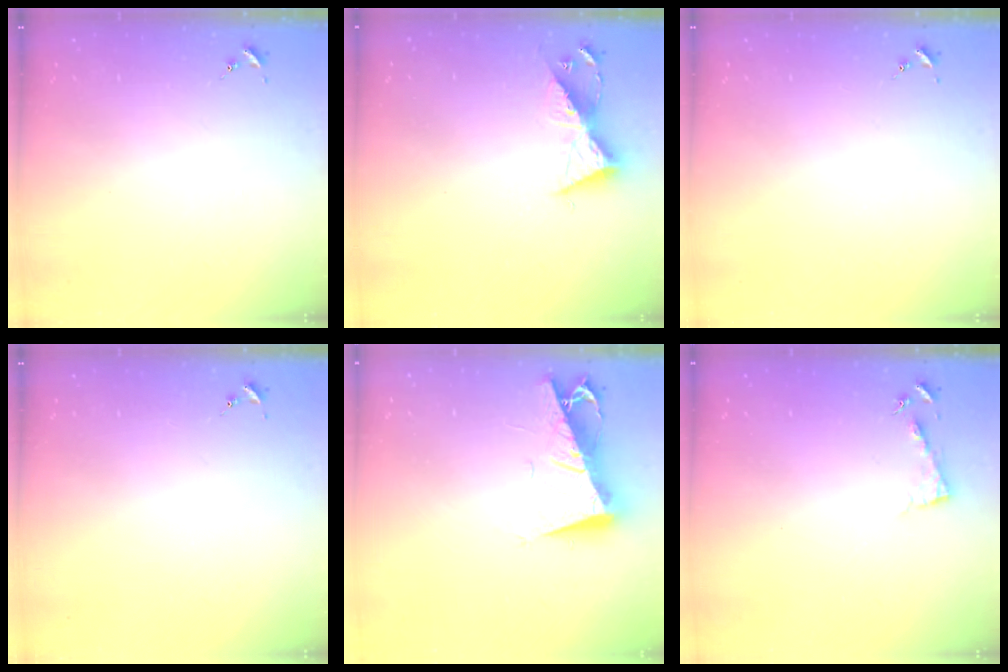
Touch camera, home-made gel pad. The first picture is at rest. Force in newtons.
{"total": 8.8, "press": 8.7, "slide": 0.5}
{"total": 0.0}
{"total": 0.0}
{"total": 10.6, "press": 10.5, "slide": 1.3}
{"total": 3.9, "press": 3.9, "slide": 0.4}